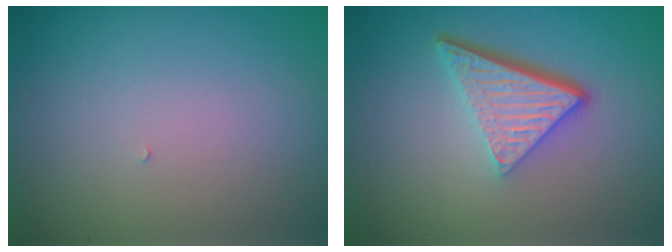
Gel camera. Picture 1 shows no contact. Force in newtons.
{"total": 5.5, "press": 3.8, "slide": 4.0}